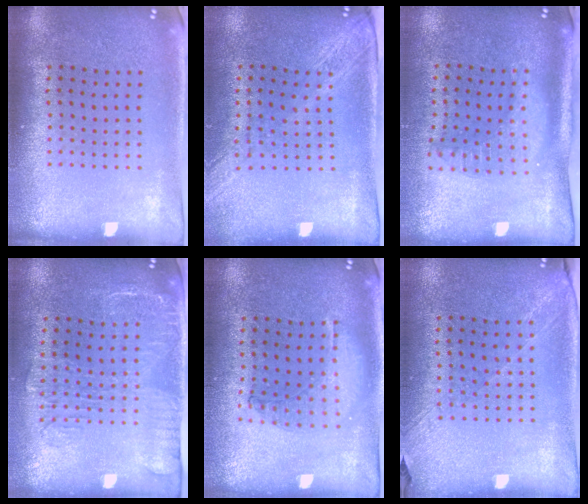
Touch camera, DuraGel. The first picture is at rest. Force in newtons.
{"total": 2.1, "press": 1.7, "slide": 1.2}
{"total": 1.9, "press": 1.5, "slide": 1.2}
{"total": 1.9, "press": 1.6, "slide": 1.0}
{"total": 1.0, "press": 0.9, "slide": 0.3}
{"total": 1.2, "press": 1.0, "slide": 0.7}